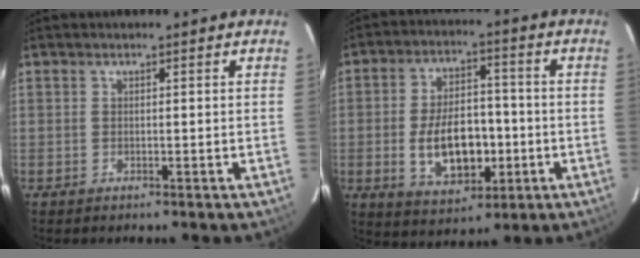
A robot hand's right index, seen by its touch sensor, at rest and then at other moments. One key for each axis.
{"total": 13.0, "fx": -2.7, "fy": 7.4, "fz": 10.4, "tx": -0.201, "ty": 0.008, "tz": -0.029}